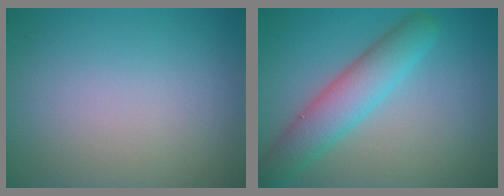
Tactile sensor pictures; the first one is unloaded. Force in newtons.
{"total": 5.1, "press": 5.1, "slide": 0.3}